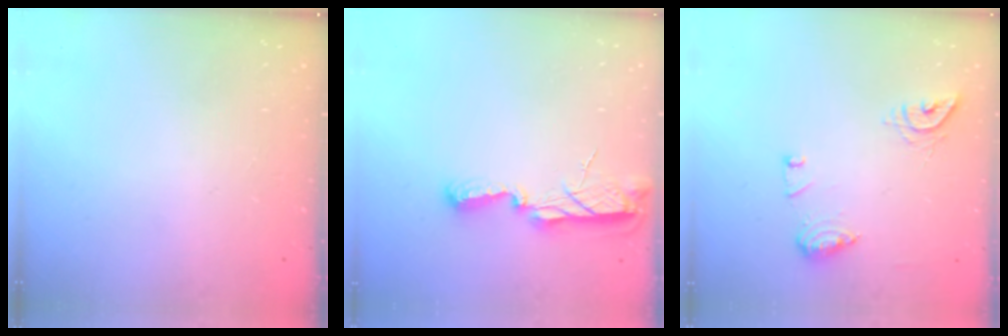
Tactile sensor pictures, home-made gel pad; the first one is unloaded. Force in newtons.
{"total": 9.3, "press": 8.3, "slide": 4.1}
{"total": 9.8, "press": 9.8, "slide": 0.6}